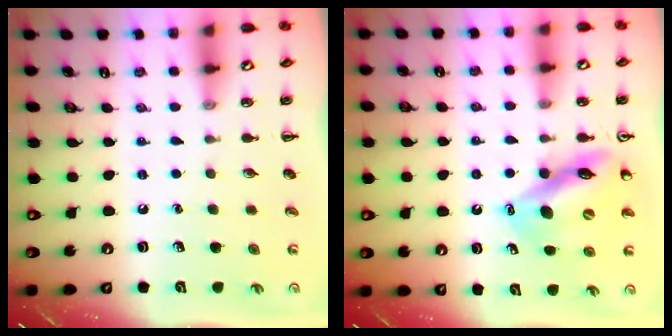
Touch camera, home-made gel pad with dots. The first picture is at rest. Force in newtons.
{"total": 12.1, "press": 11.4, "slide": 4.0}